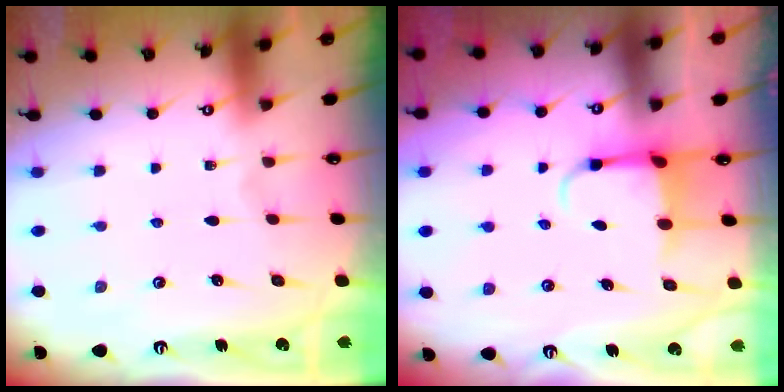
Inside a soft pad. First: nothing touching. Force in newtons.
{"total": 3.8, "press": 3.6, "slide": 1.0}